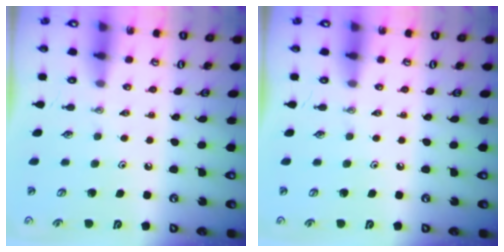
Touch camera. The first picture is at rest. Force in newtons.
{"total": 0.0}